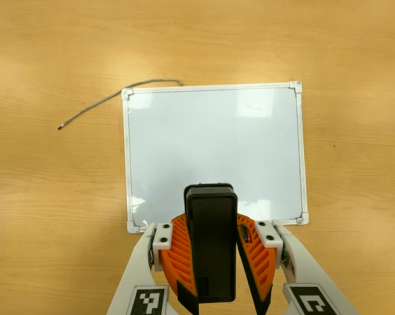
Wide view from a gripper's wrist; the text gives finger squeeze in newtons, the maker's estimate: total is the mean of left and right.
{"total": 10.6, "left": 10.0, "right": 11.2}